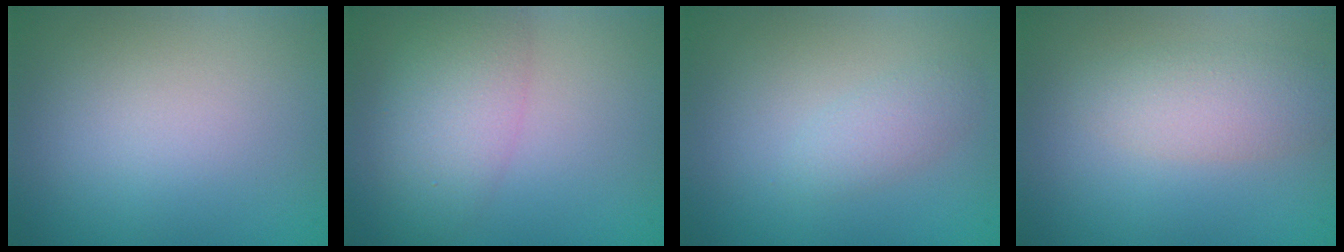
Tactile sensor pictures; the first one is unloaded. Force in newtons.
{"total": 4.6, "press": 4.6, "slide": 0.2}
{"total": 1.6, "press": 1.6, "slide": 0.1}
{"total": 2.9, "press": 2.9, "slide": 0.1}